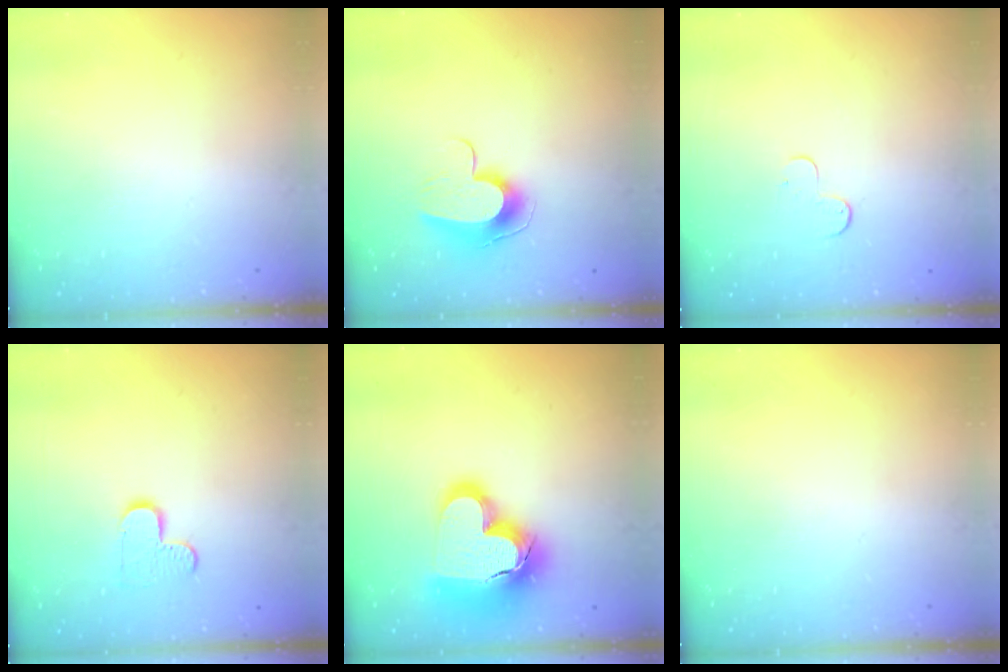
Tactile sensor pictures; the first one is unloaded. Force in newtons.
{"total": 9.6, "press": 9.6, "slide": 0.1}
{"total": 4.8, "press": 4.8, "slide": 0.5}
{"total": 6.8, "press": 6.8, "slide": 0.2}
{"total": 22.8, "press": 22.6, "slide": 2.2}
{"total": 0.0}